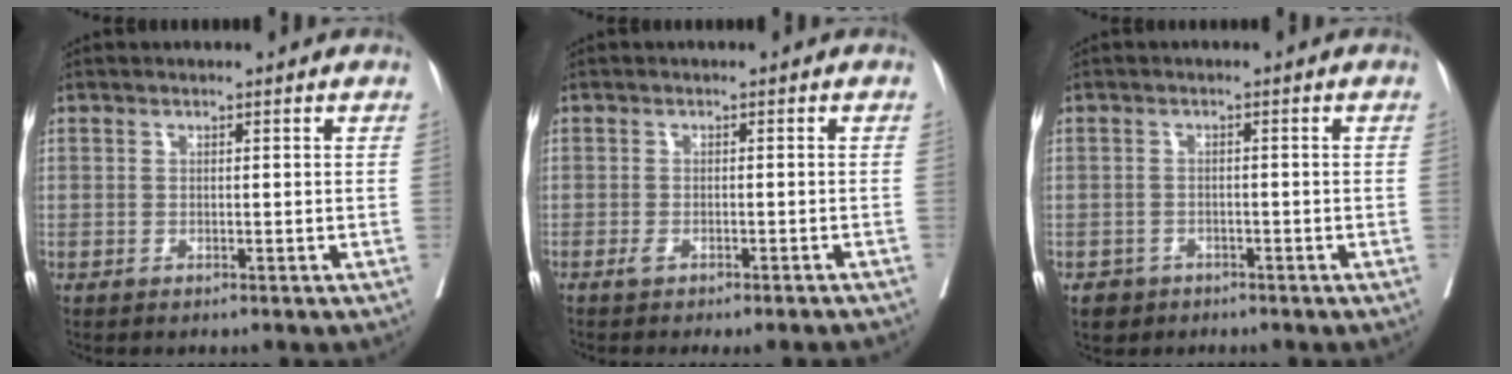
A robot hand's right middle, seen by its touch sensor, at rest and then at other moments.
{"total": 4.3, "force": [-3.8, 0.6, 2.1], "torque": [-0.015, 0.000, -0.050]}
{"total": 3.0, "force": [-1.8, 2.3, 0.3], "torque": [-0.003, 0.006, -0.028]}